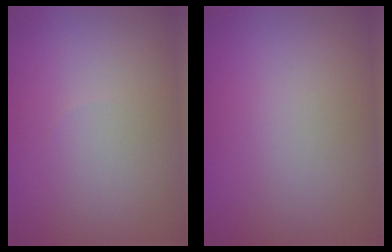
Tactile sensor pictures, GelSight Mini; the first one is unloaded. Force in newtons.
{"total": 0.0}